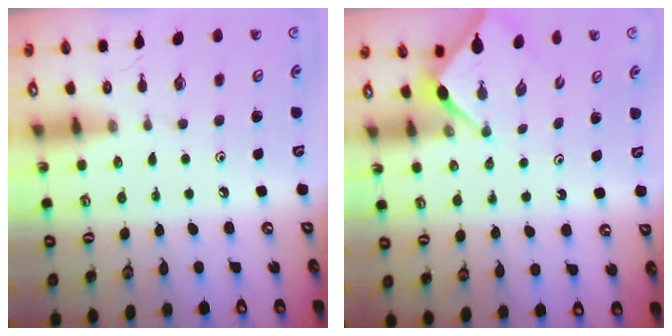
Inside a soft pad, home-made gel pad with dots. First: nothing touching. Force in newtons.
{"total": 2.9, "press": 2.9, "slide": 0.3}